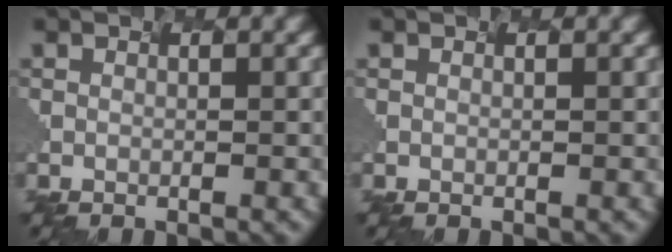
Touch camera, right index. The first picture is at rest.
{"total": 0.0}